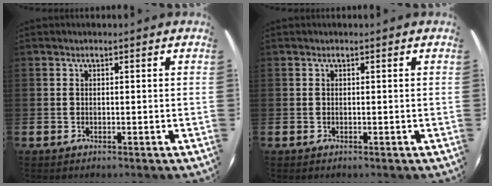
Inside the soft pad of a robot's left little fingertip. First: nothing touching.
{"total": 0.0}